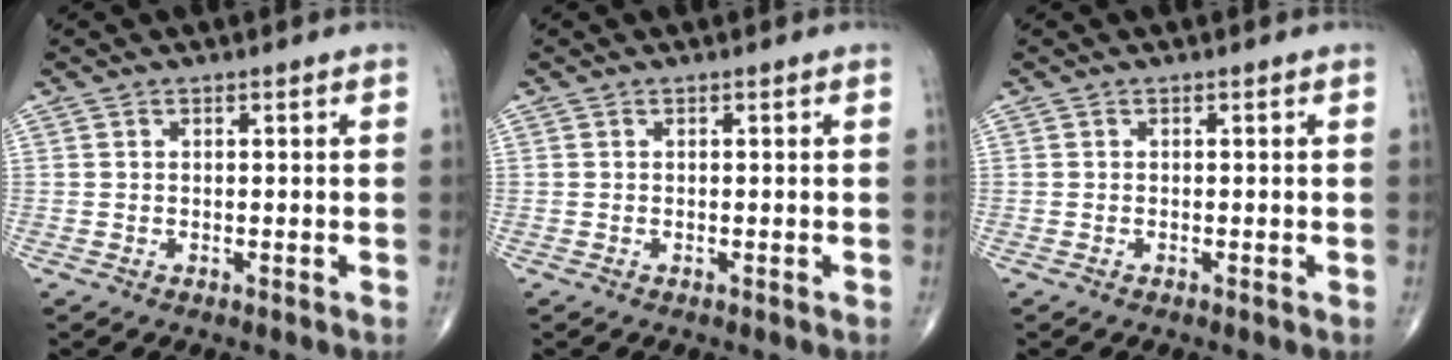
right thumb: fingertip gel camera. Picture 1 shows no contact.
{"total": 0.0}
{"total": 0.0}